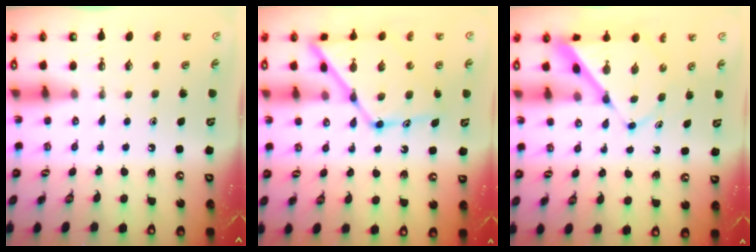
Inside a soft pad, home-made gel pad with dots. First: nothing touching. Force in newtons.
{"total": 14.8, "press": 14.7, "slide": 1.3}
{"total": 7.5, "press": 7.4, "slide": 0.5}